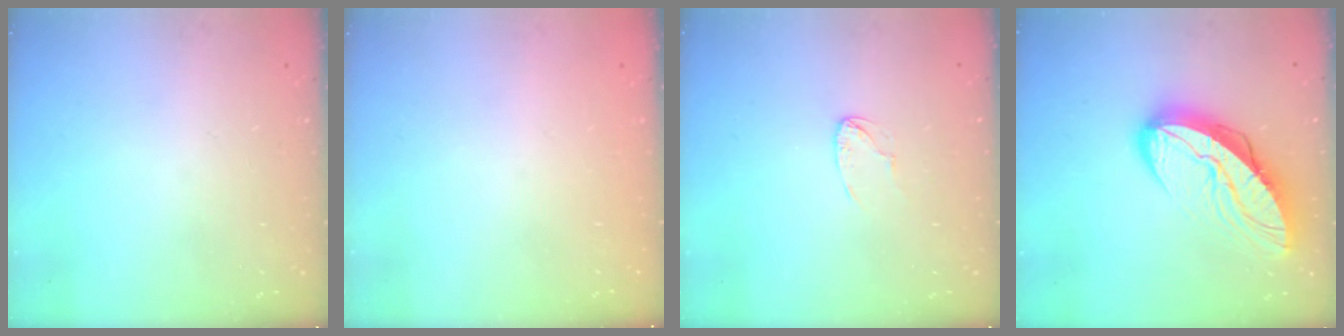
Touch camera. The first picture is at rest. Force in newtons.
{"total": 0.0}
{"total": 3.4, "press": 3.4, "slide": 0.2}
{"total": 13.4, "press": 13.3, "slide": 1.2}